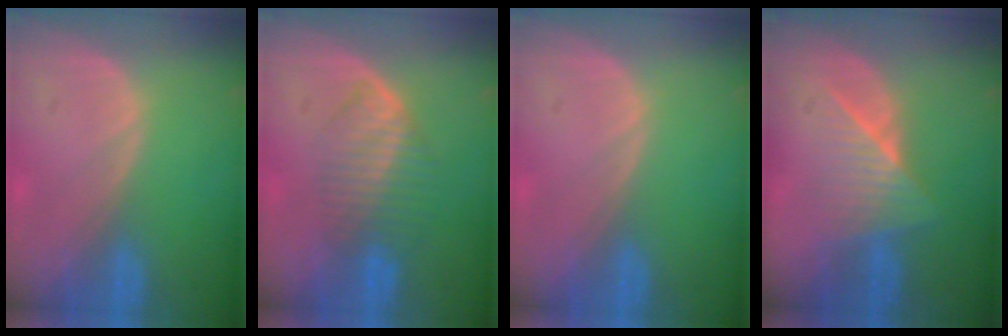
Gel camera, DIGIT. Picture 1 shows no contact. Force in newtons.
{"total": 6.7, "press": 6.0, "slide": 2.9}
{"total": 0.0}
{"total": 6.5, "press": 6.0, "slide": 2.3}